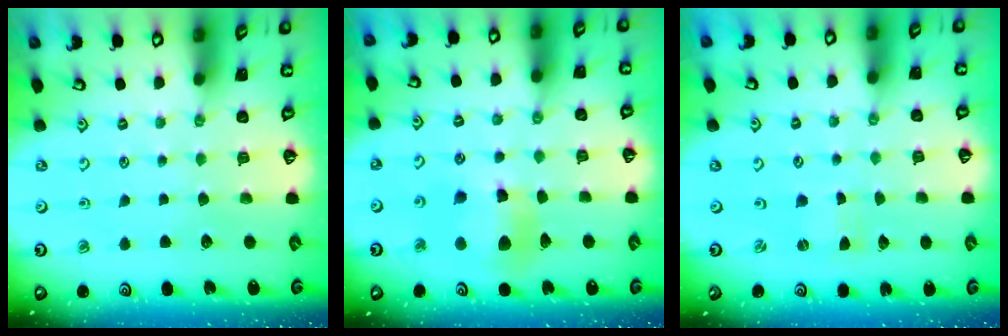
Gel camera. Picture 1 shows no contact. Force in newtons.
{"total": 9.8, "press": 9.7, "slide": 1.2}
{"total": 0.0}